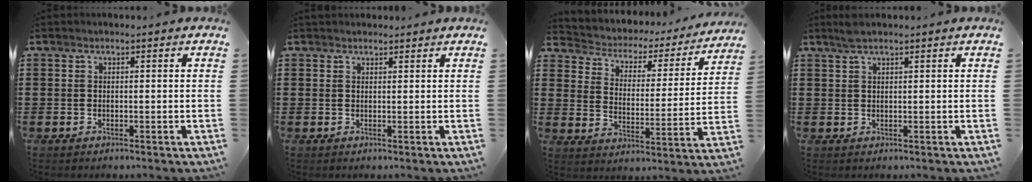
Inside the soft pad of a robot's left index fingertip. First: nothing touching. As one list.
[{"total": 1.0, "force": [0.9, 0.4, -0.1], "torque": [-0.001, 0.002, 0.018]}, {"total": 2.4, "force": [2.0, 1.3, 0.2], "torque": [-0.025, -0.023, 0.022]}, {"total": 1.9, "force": [1.5, 0.2, 1.1], "torque": [-0.025, 0.002, 0.027]}]